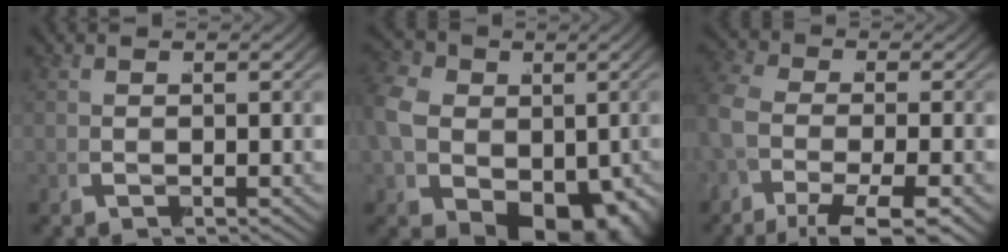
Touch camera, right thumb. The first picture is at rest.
{"total": 10.4, "force": [-1.5, 7.7, 6.8], "torque": [-0.146, -0.069, 0.005]}
{"total": 5.6, "force": [-2.7, 2.9, 3.9], "torque": [-0.086, -0.016, -0.039]}